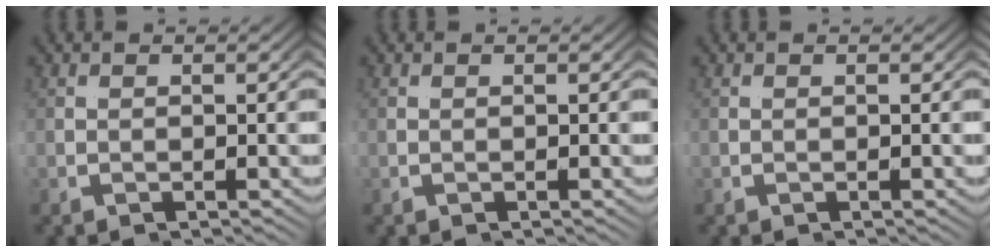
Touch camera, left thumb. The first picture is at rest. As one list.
[{"total": 0.0}, {"total": 0.0}]